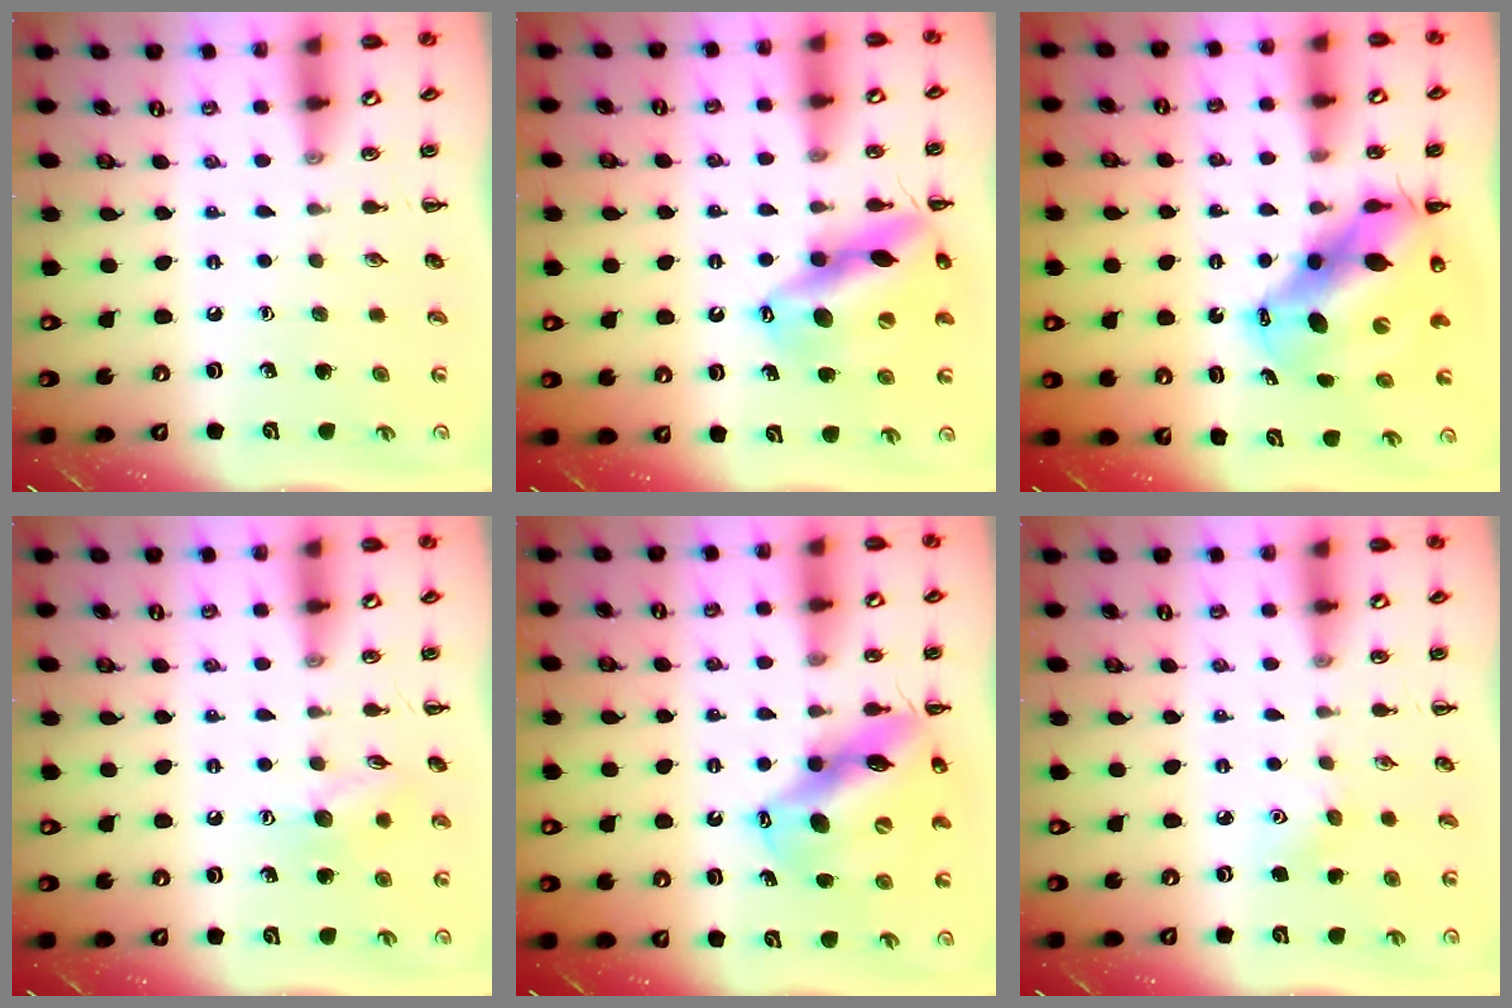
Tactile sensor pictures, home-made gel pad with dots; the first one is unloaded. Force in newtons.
{"total": 16.8, "press": 16.6, "slide": 2.8}
{"total": 14.1, "press": 13.6, "slide": 3.5}
{"total": 8.2, "press": 8.1, "slide": 1.3}
{"total": 15.1, "press": 14.4, "slide": 4.5}
{"total": 4.4, "press": 4.2, "slide": 1.2}